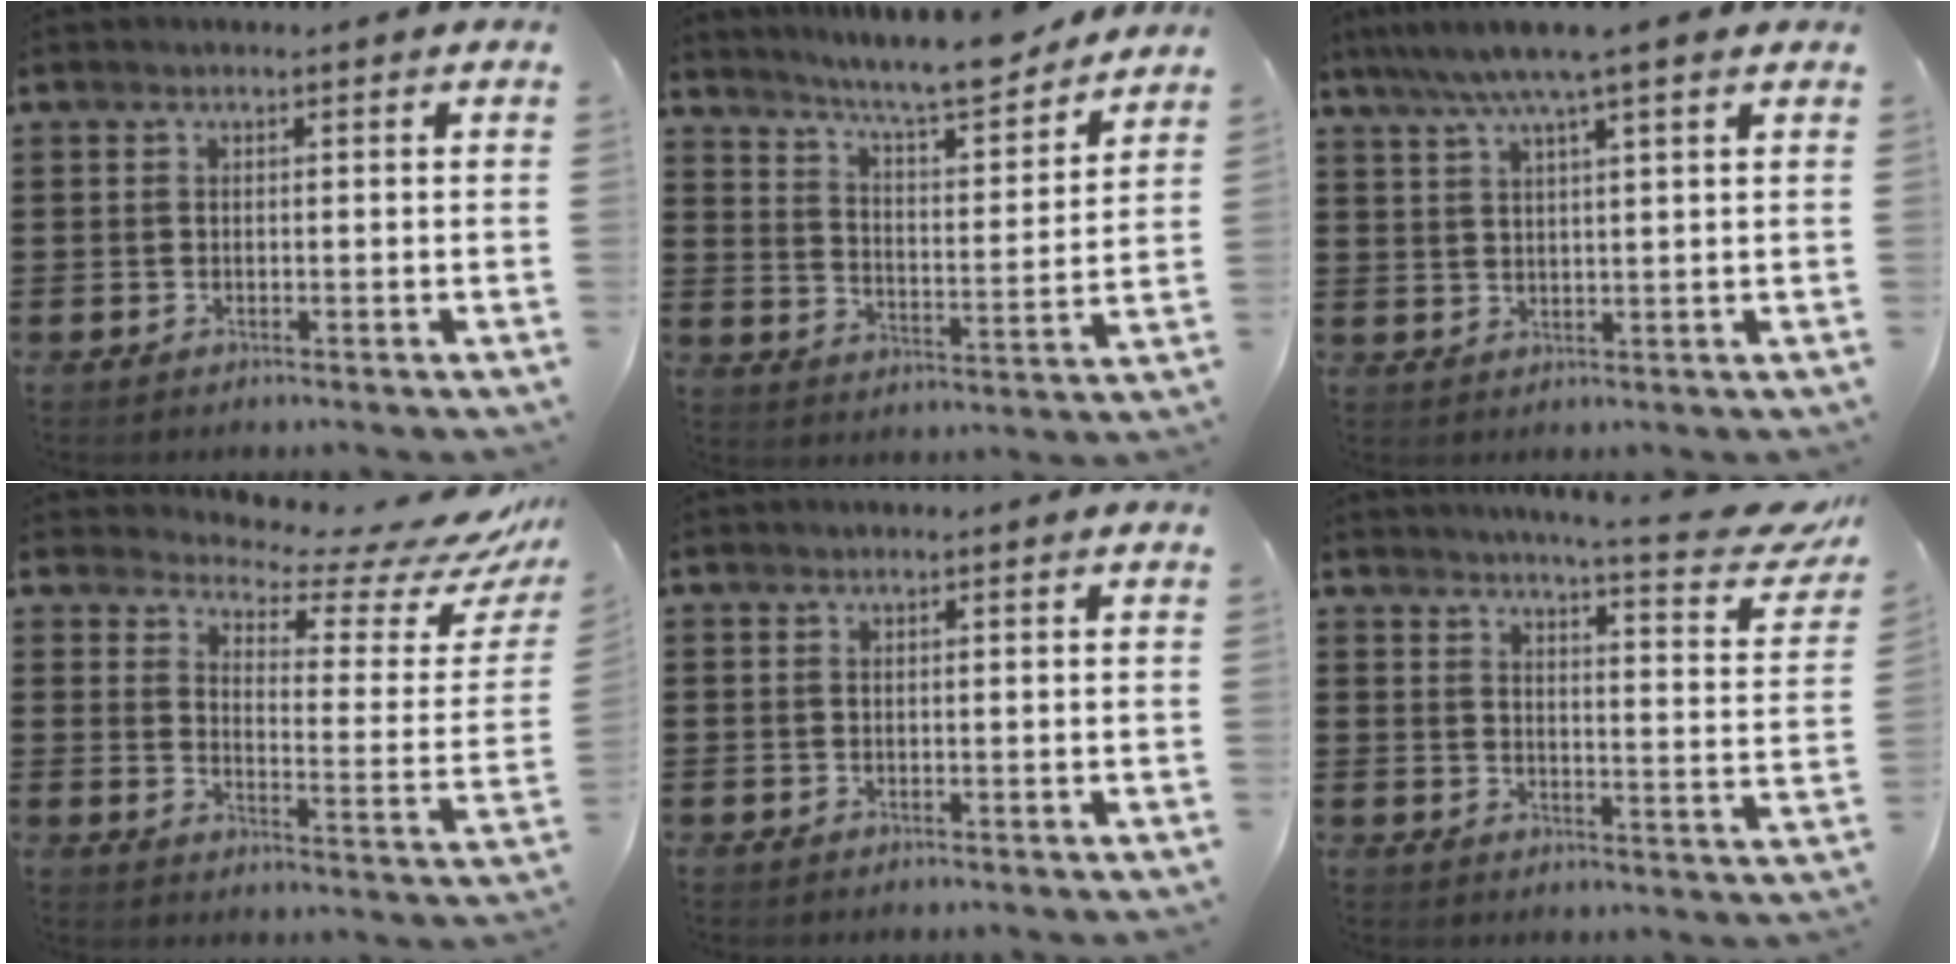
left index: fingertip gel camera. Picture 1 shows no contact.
{"total": 8.3, "force": [7.7, 0.1, 3.2], "torque": [-0.081, -0.053, 0.129]}
{"total": 5.9, "force": [4.4, -0.2, 4.0], "torque": [-0.088, -0.011, 0.074]}
{"total": 6.2, "force": [5.6, 1.0, 2.4], "torque": [-0.052, -0.051, 0.091]}
{"total": 0.0}
{"total": 6.6, "force": [5.8, -0.5, 3.1], "torque": [-0.053, -0.051, 0.091]}